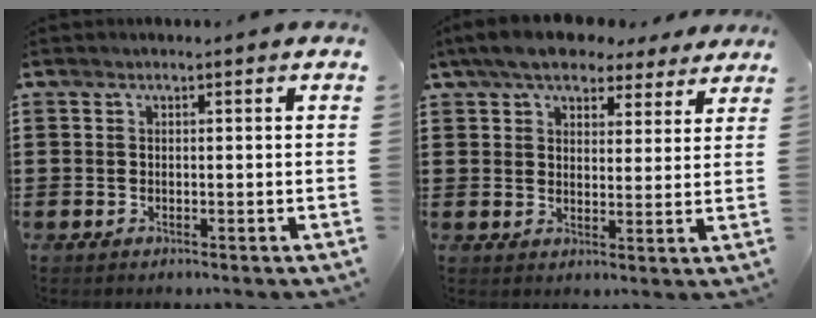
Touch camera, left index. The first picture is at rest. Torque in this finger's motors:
{"motor_torque": [1.63, -0.51, 0.88, 0.21]}